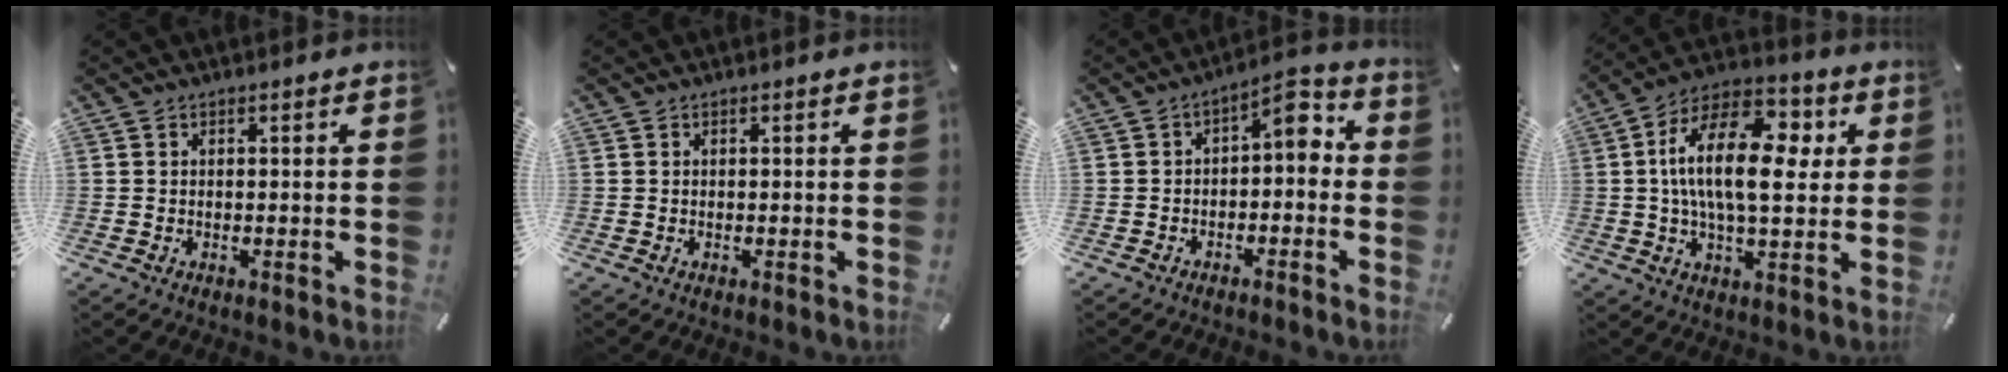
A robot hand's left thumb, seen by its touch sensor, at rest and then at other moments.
{"total": 0.0}
{"total": 4.9, "force": [-0.3, 2.8, 4.0], "torque": [-0.058, -0.004, -0.020]}
{"total": 18.6, "force": [2.9, 9.3, 15.8], "torque": [-0.296, 0.006, 0.044]}